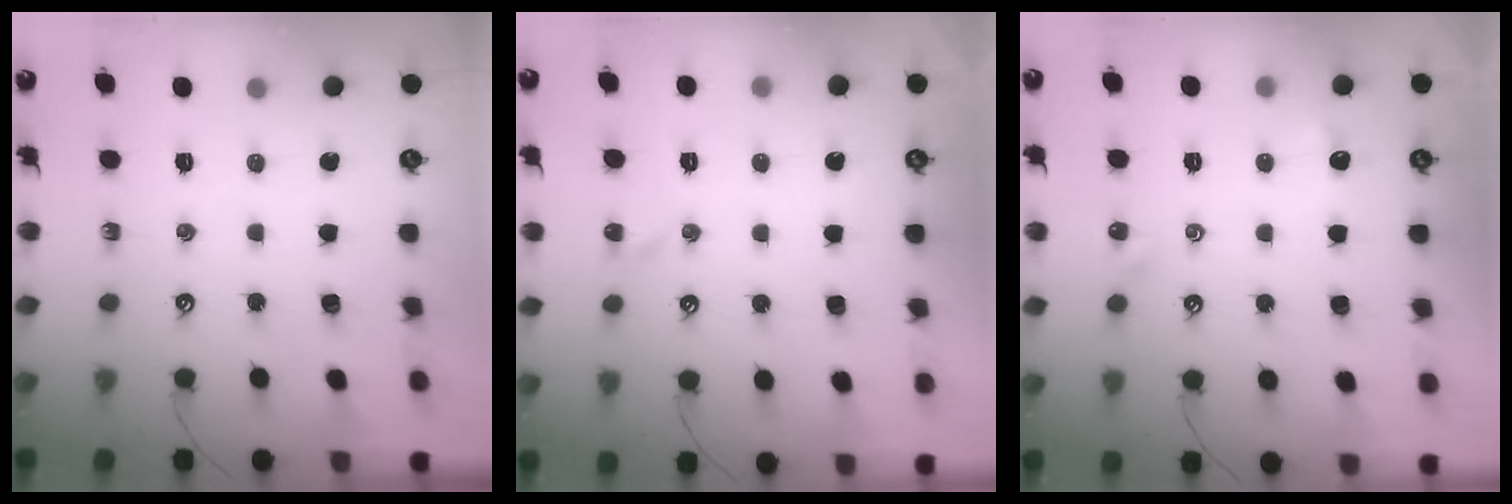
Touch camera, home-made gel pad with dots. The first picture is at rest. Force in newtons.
{"total": 1.6, "press": 1.5, "slide": 0.4}
{"total": 2.0, "press": 1.9, "slide": 0.5}